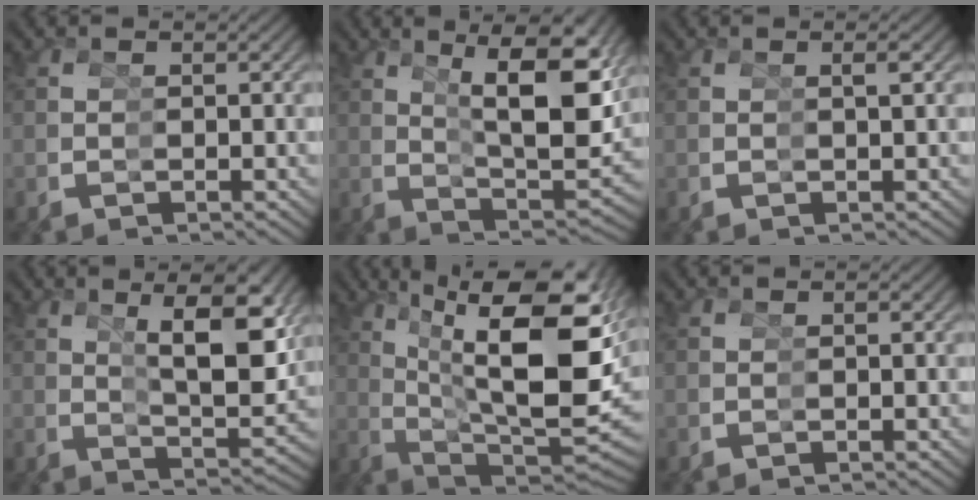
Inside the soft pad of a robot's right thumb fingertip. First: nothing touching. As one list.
[{"total": 11.7, "force": [2.2, 5.1, 10.3], "torque": [-0.151, -0.022, 0.050]}, {"total": 0.8, "force": [0.2, -0.2, 0.7], "torque": [-0.004, 0.006, 0.003]}, {"total": 8.8, "force": [1.8, 3.4, 8.0], "torque": [-0.116, -0.009, 0.033]}, {"total": 17.3, "force": [1.6, 10.0, 14.0], "torque": [-0.236, -0.061, 0.056]}, {"total": 0.0}]